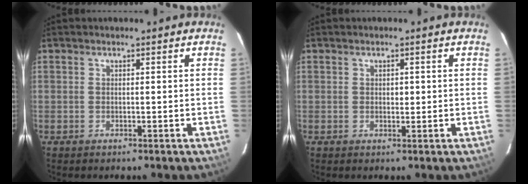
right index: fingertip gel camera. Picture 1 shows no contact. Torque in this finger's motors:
{"motor_torque": [0.08, 0.01, 0.09, 0.02]}